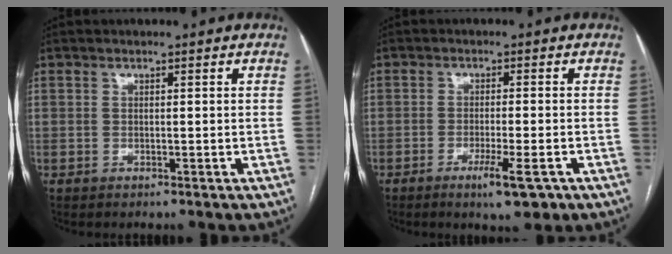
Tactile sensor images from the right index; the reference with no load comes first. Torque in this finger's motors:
{"motor_torque": [-0.09, -0.01, 0.02, -0.01]}